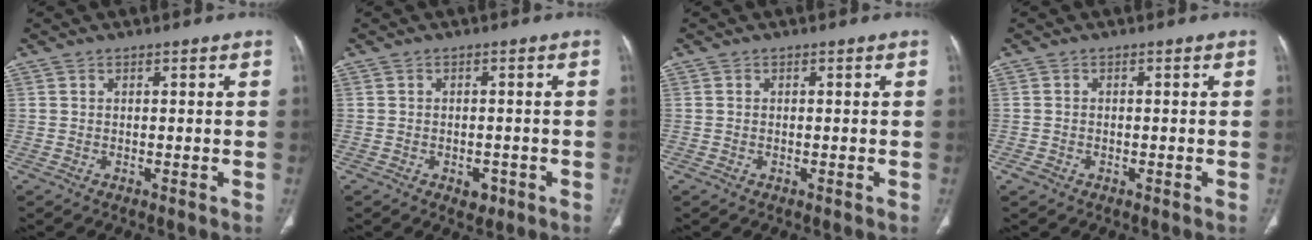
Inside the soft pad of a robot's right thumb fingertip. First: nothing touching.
{"total": 2.6, "force": [-1.3, 1.8, 1.5], "torque": [-0.008, 0.003, -0.011]}
{"total": 0.0}
{"total": 1.3, "force": [-0.7, 1.0, 0.5], "torque": [-0.010, 0.005, -0.012]}